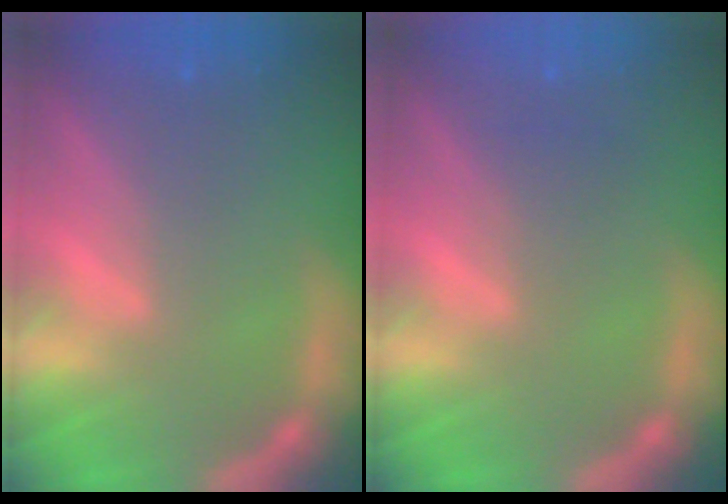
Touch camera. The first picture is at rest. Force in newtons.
{"total": 1.5}